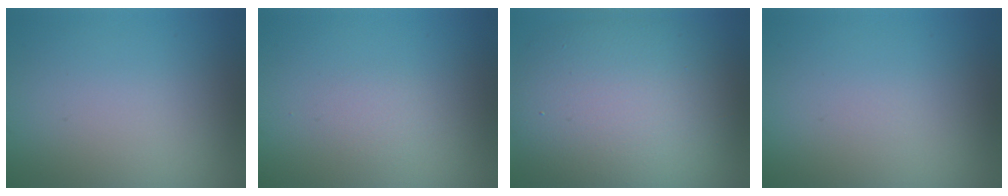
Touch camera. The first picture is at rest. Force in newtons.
{"total": 0.9, "press": 0.9, "slide": 0.1}
{"total": 11.8, "press": 11.8, "slide": 0.6}
{"total": 0.0}